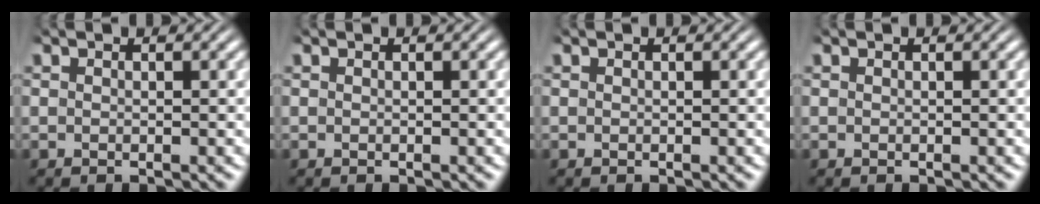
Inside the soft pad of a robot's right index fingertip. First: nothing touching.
{"total": 0.0}
{"total": 0.0}
{"total": 0.0}